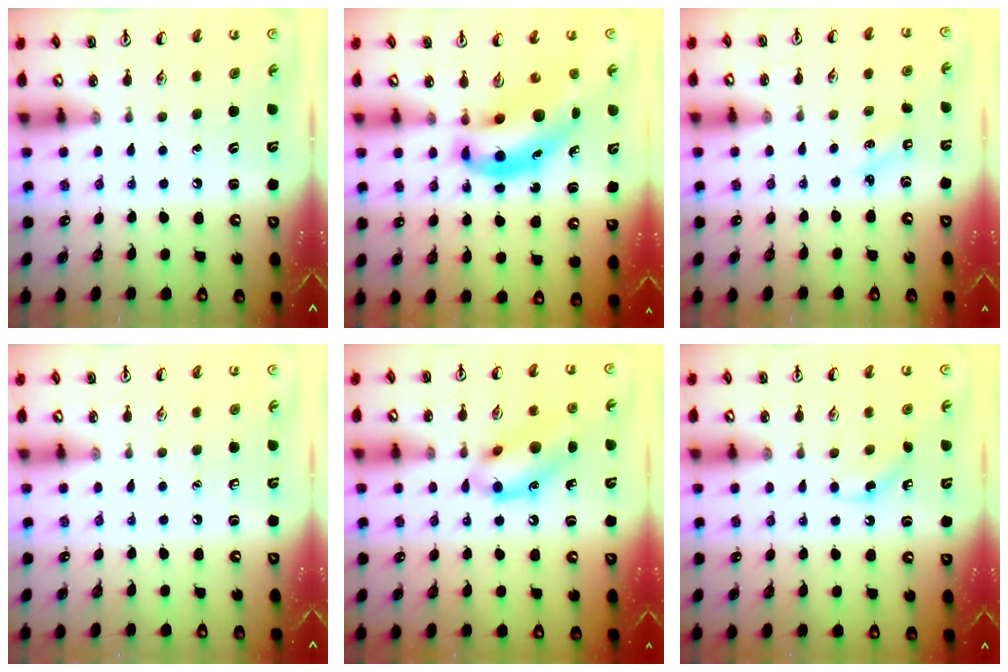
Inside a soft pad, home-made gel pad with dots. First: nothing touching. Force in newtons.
{"total": 10.7, "press": 10.2, "slide": 3.0}
{"total": 1.3, "press": 1.2, "slide": 0.4}
{"total": 0.0}
{"total": 12.6, "press": 12.4, "slide": 2.4}
{"total": 2.6, "press": 2.4, "slide": 0.8}